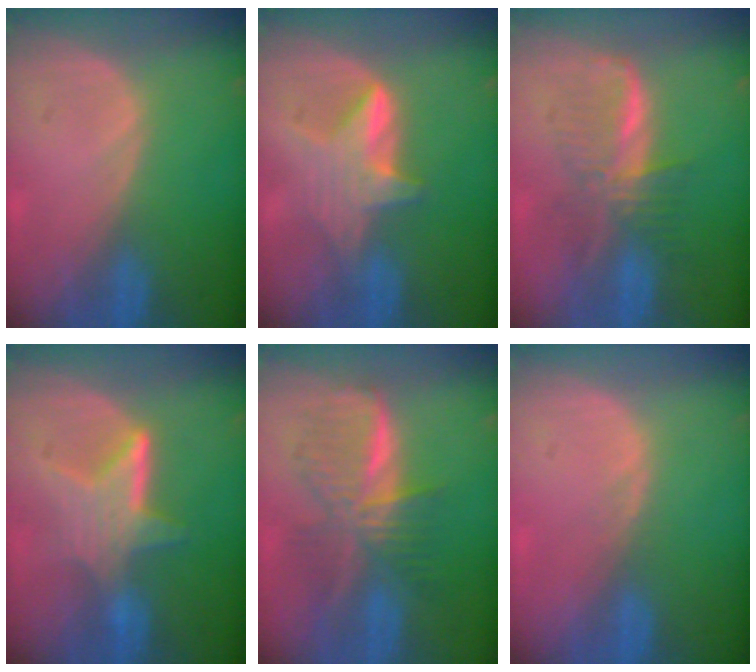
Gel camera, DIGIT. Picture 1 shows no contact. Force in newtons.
{"total": 6.0, "press": 5.7, "slide": 1.9}
{"total": 6.2, "press": 6.1, "slide": 0.6}
{"total": 6.4, "press": 6.0, "slide": 2.3}
{"total": 8.1, "press": 8.1, "slide": 0.3}
{"total": 0.5, "press": 0.5, "slide": 0.1}